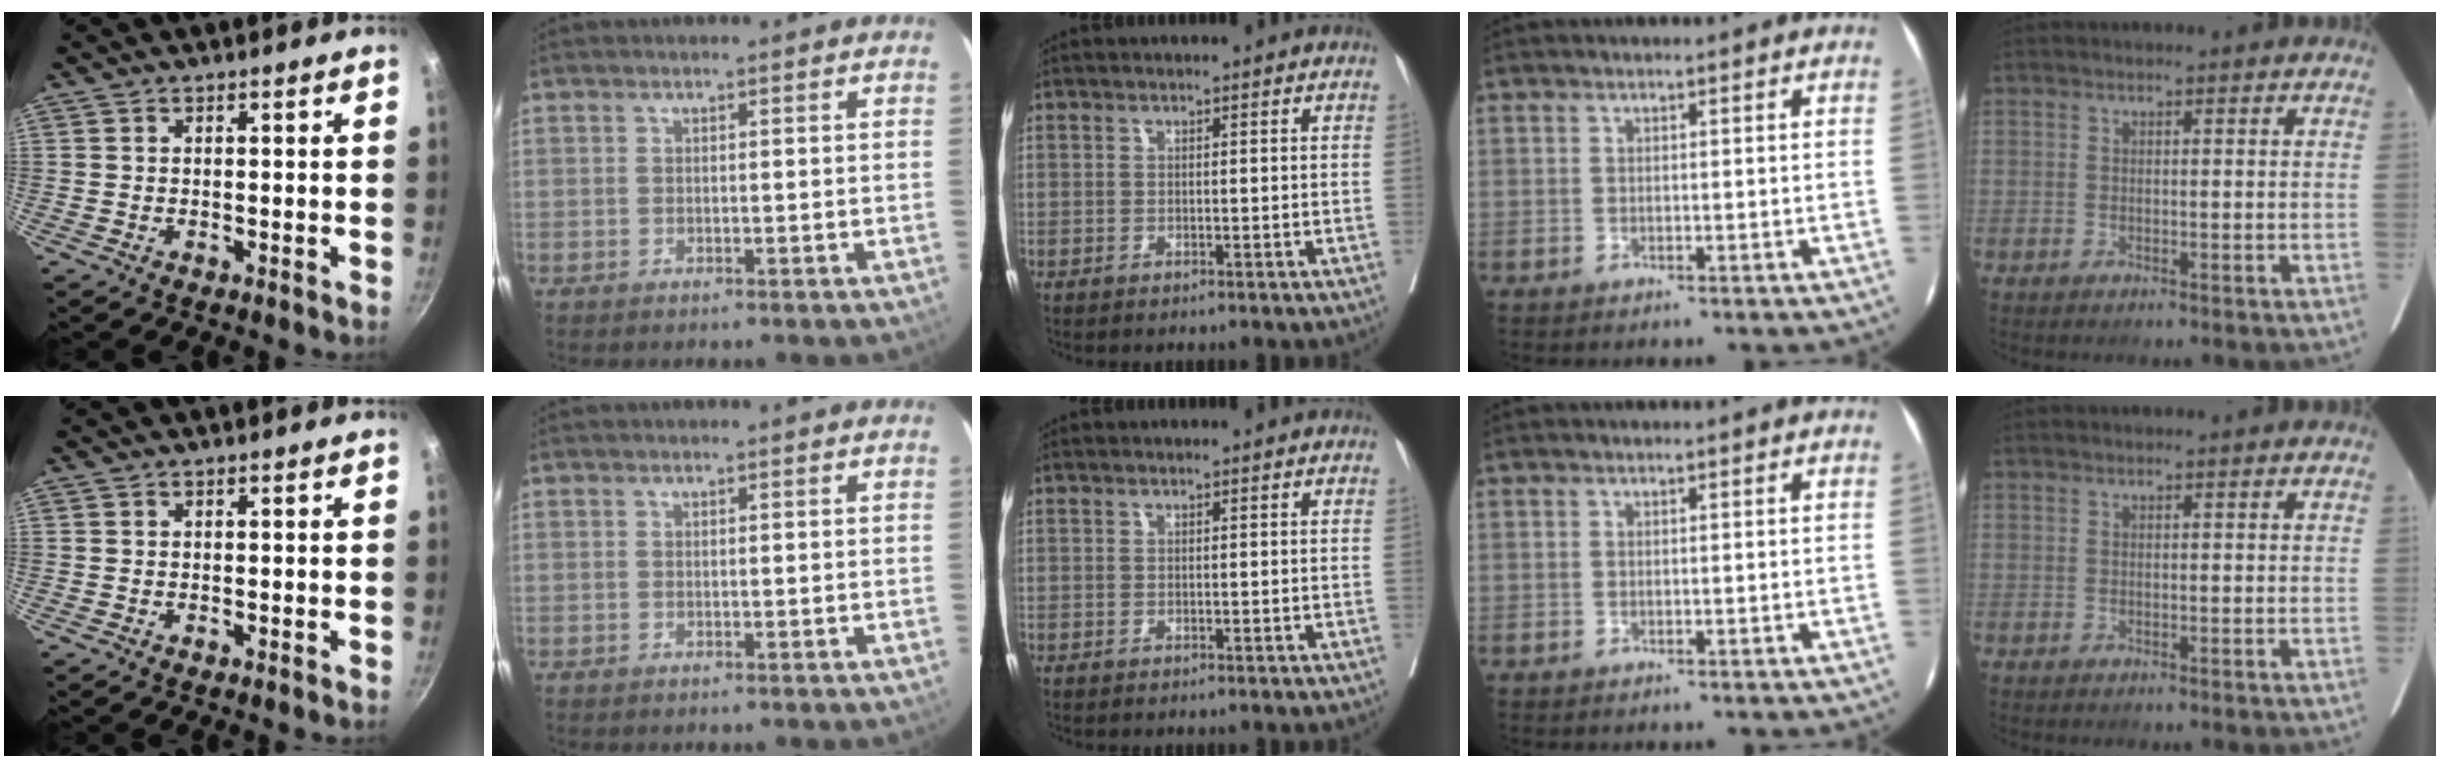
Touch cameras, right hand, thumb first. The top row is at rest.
{}